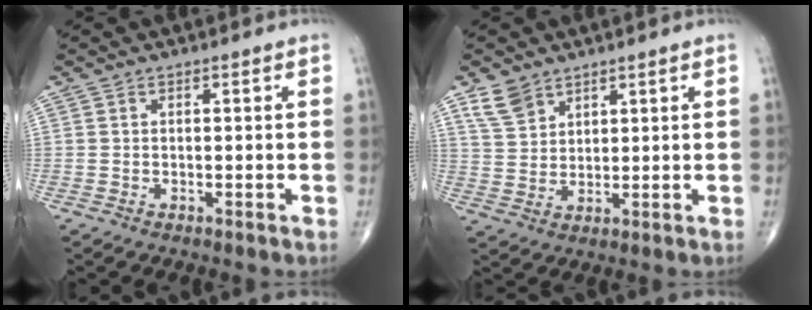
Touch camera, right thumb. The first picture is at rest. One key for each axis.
{"total": 5.4, "fx": 3.8, "fy": 3.3, "fz": 1.9, "tx": -0.025, "ty": -0.018, "tz": 0.083}